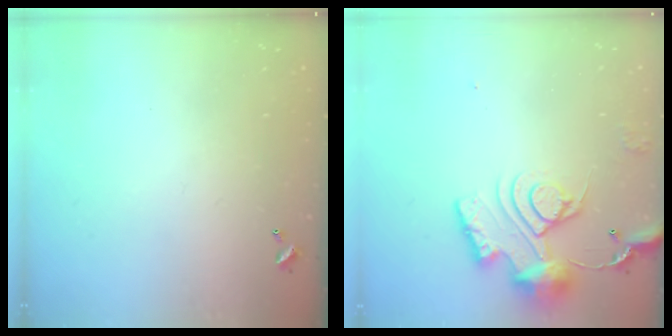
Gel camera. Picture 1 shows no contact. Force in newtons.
{"total": 13.9, "press": 13.8, "slide": 1.6}